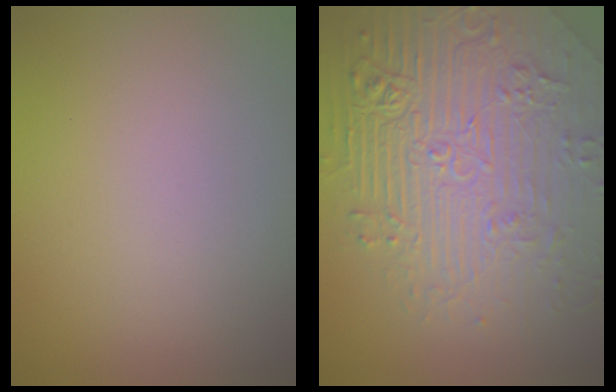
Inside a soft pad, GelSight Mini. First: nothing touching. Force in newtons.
{"total": 8.2, "press": 6.2, "slide": 5.3}